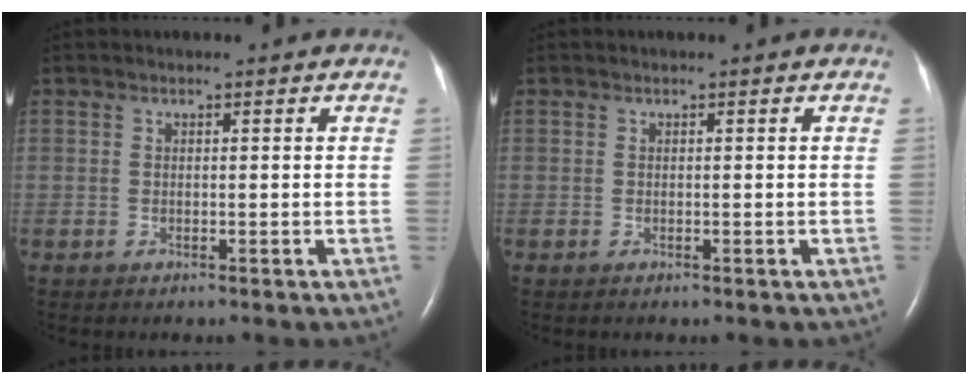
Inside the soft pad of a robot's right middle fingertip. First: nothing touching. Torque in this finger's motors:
{"motor_torque": [-0.05, 0.08, 0.00, 0.00]}